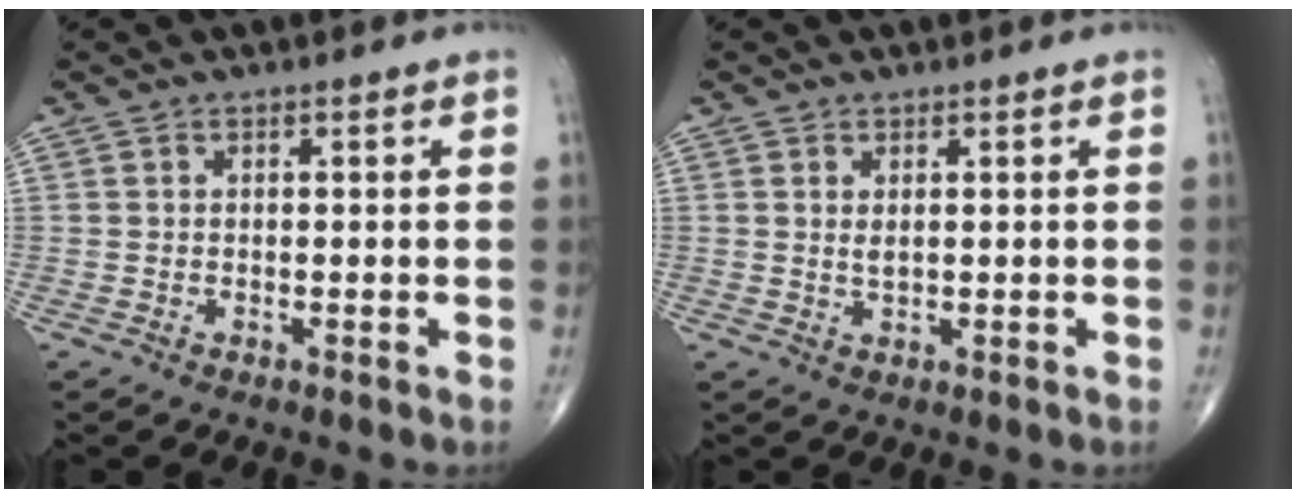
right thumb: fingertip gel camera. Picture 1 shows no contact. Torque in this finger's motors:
{"motor_torque": [-0.41, 0.06, 0.07, 0.10, 0.02]}